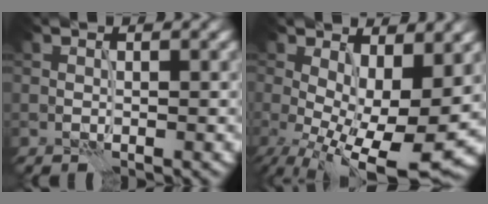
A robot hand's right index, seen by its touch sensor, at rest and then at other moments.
{"total": 10.7, "force": [-0.9, 4.5, 9.7], "torque": [-0.154, -0.016, -0.007]}